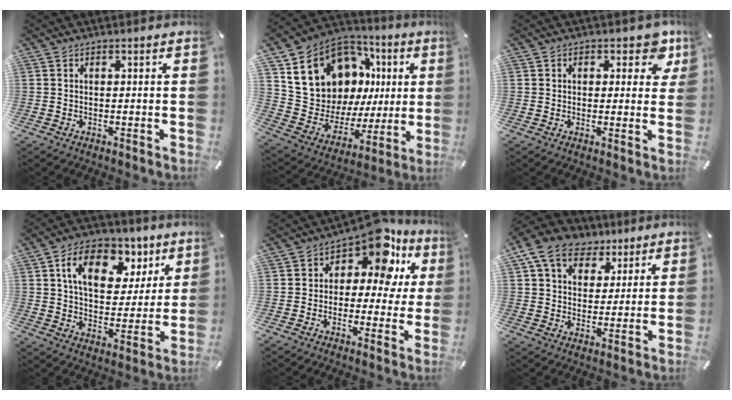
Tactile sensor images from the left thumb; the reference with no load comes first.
{"total": 17.4, "force": [7.8, 13.8, 7.1], "torque": [-0.124, -0.053, 0.166]}
{"total": 5.7, "force": [2.9, 3.7, 3.2], "torque": [-0.015, -0.011, 0.043]}
{"total": 14.1, "force": [6.9, 9.4, 7.9], "torque": [-0.115, -0.027, 0.119]}
{"total": 12.8, "force": [7.0, 6.6, 8.4], "torque": [-0.127, -0.044, 0.120]}
{"total": 12.5, "force": [6.8, 9.2, 5.2], "torque": [-0.099, -0.022, 0.130]}